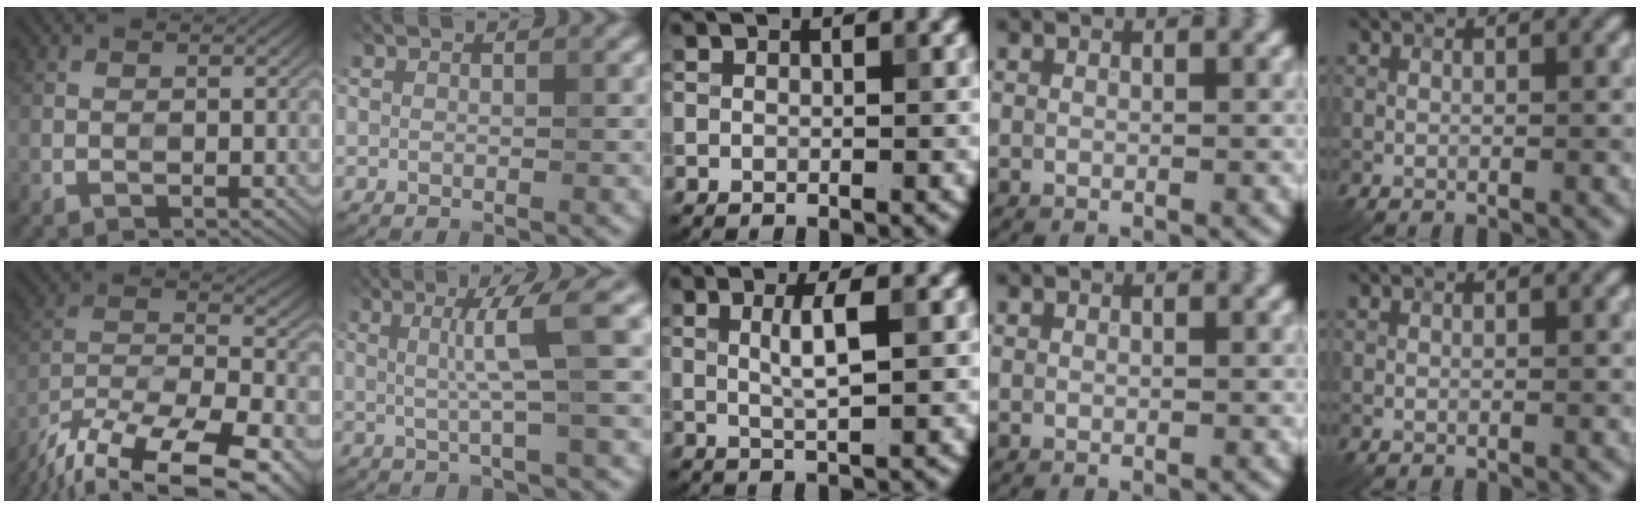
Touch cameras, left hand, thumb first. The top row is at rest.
{"thumb": {"total": 19.7, "force": [-15.8, 6.5, 9.9], "torque": [-0.191, -0.035, -0.237]}, "index": {"total": 4.8, "force": [0.9, 0.2, 4.7], "torque": [-0.078, 0.013, 0.015]}, "middle": {"total": 2.4, "force": [0.4, 0.2, 2.3], "torque": [-0.045, 0.004, 0.012]}}